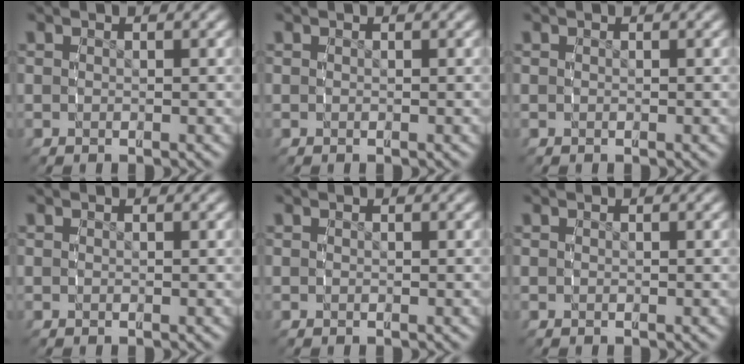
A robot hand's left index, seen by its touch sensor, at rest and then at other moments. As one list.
[{"total": 0.0}, {"total": 0.0}, {"total": 0.0}, {"total": 0.0}, {"total": 0.0}]